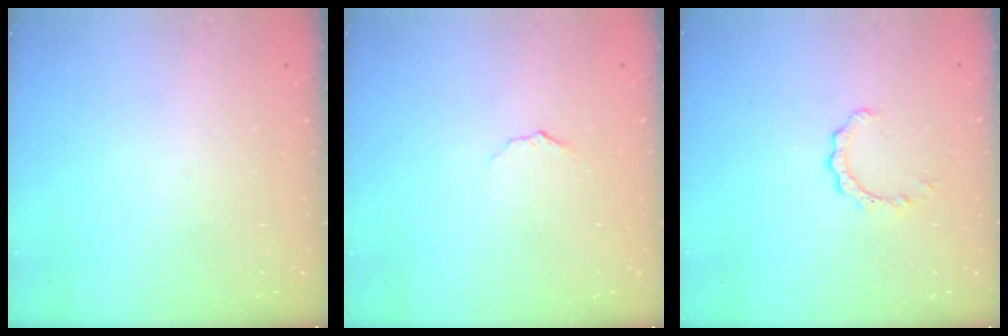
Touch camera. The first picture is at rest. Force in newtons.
{"total": 3.9, "press": 3.9, "slide": 0.4}
{"total": 2.4, "press": 2.3, "slide": 0.3}